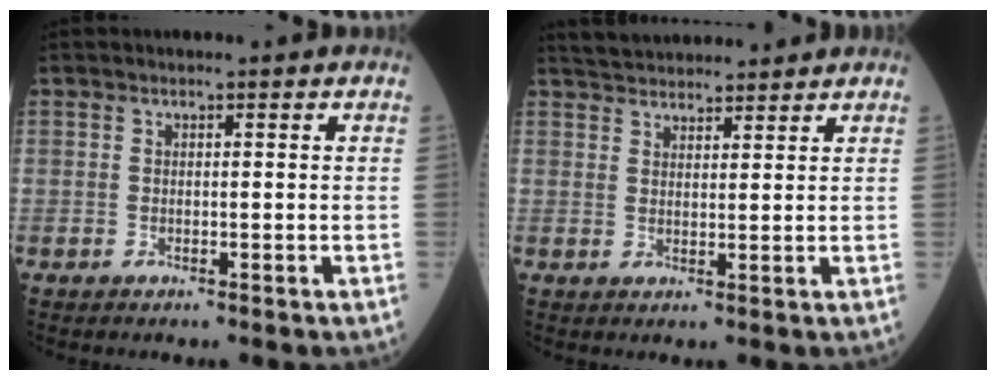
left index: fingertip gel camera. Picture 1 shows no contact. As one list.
[{"total": 8.1, "force": [7.7, 1.7, 2.0], "torque": [-0.034, 0.030, 0.120]}]